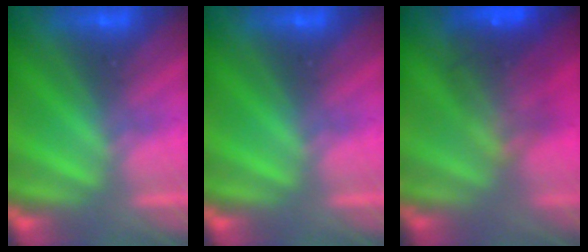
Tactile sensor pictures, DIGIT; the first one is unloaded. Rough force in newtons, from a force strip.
{"total": 0.0}
{"total": 9.3}